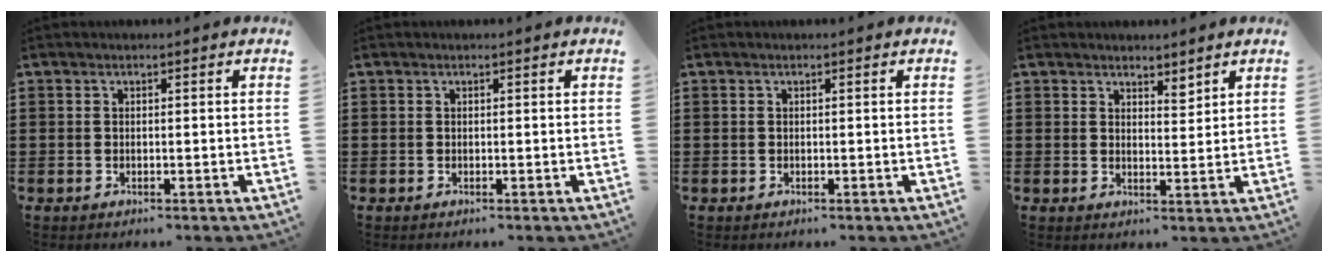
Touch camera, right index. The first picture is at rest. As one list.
[{"total": 0.0}, {"total": 0.0}, {"total": 2.5, "force": [2.4, 0.8, 0.2], "torque": [-0.010, 0.004, 0.046]}]